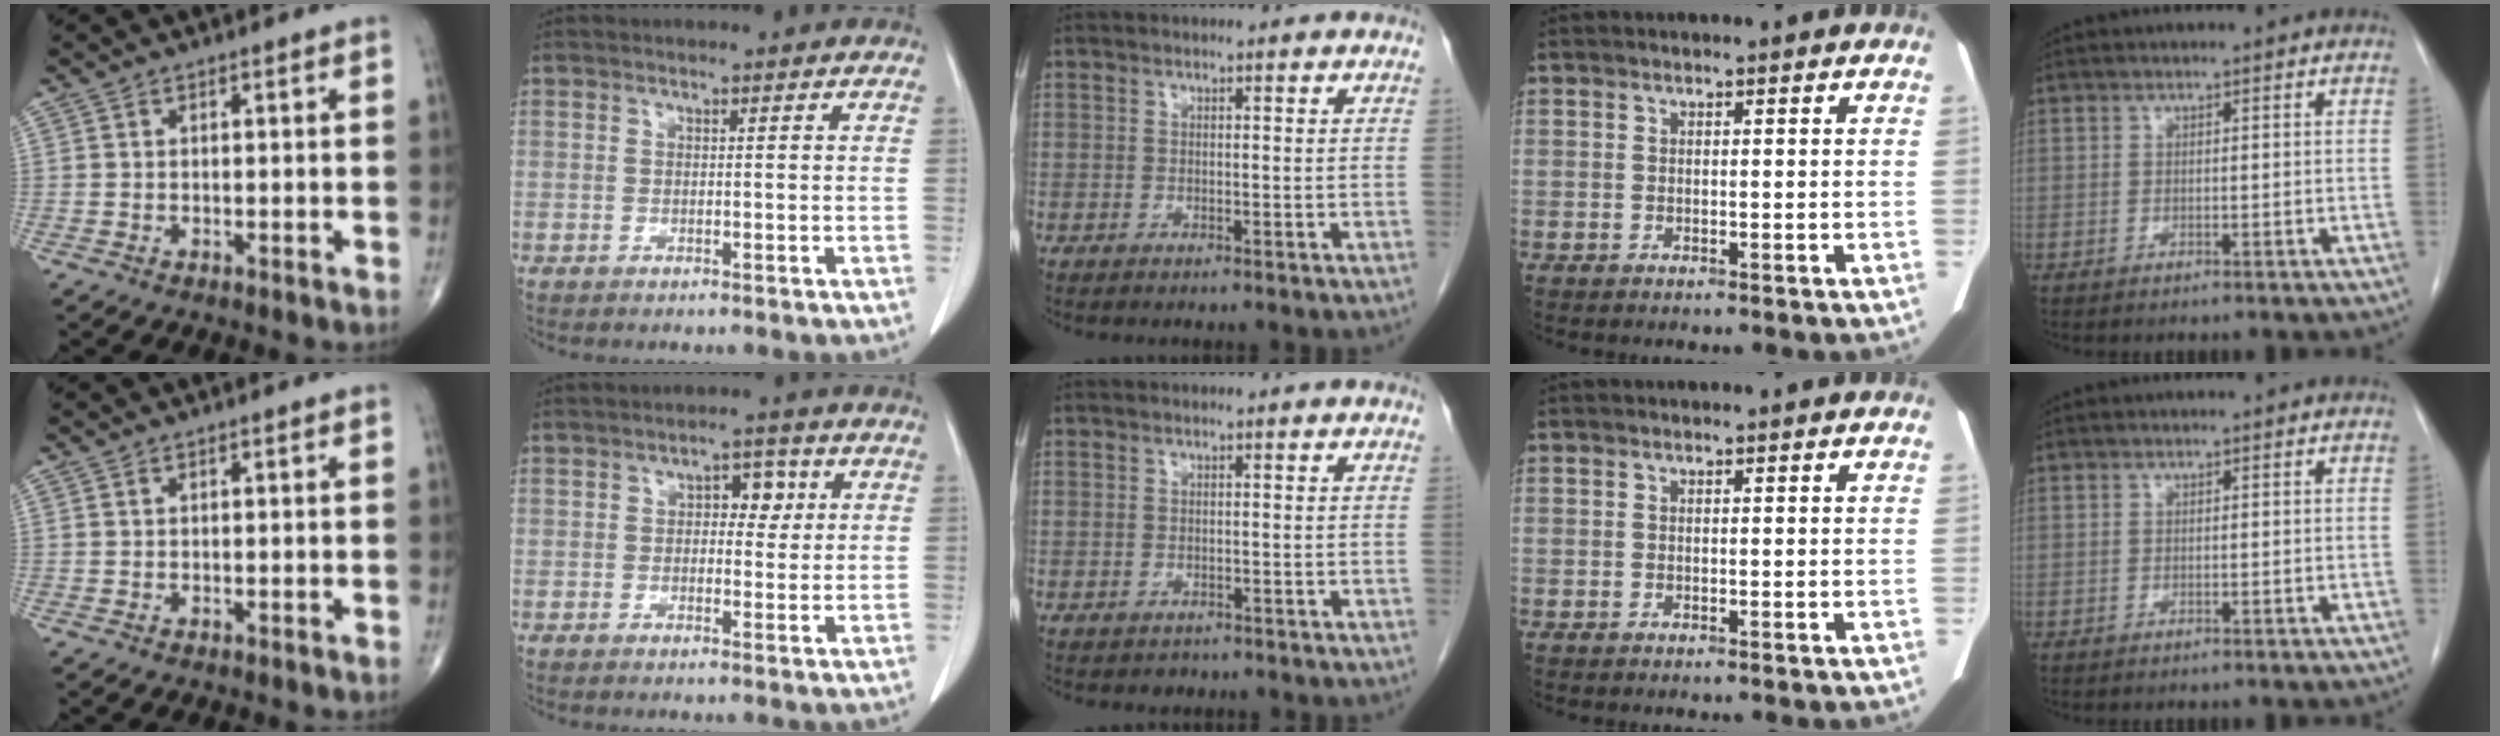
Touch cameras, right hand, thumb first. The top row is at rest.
{"index": {"total": 4.1, "force": [1.1, 2.3, 3.2], "torque": [-0.040, 0.011, 0.014]}, "middle": {"total": 1.1, "force": [-0.8, 0.7, 0.0], "torque": [-0.007, -0.001, -0.010]}}